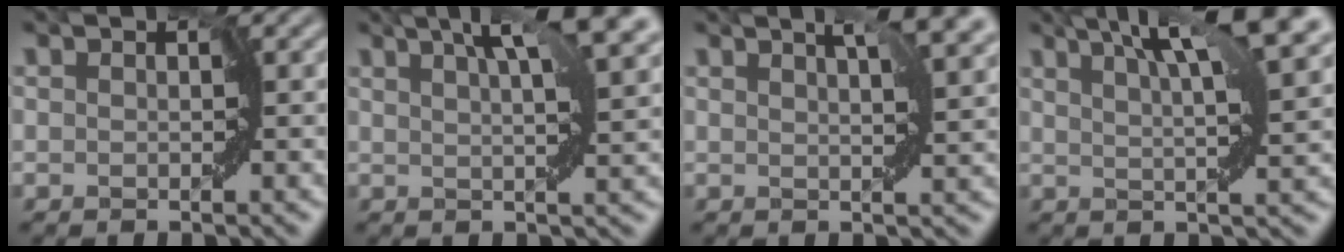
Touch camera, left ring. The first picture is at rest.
{"total": 6.8, "force": [4.2, 0.9, 5.3], "torque": [-0.066, 0.025, 0.063]}
{"total": 4.0, "force": [2.8, 0.4, 2.8], "torque": [-0.041, 0.005, 0.048]}
{"total": 9.7, "force": [6.0, 1.9, 7.4], "torque": [-0.084, 0.038, 0.073]}